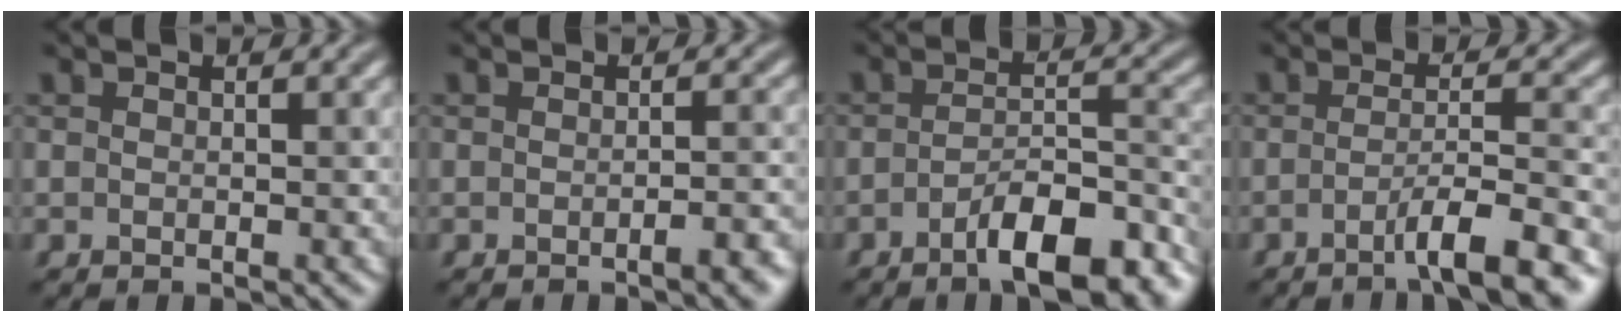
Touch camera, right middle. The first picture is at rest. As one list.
[{"total": 2.5, "force": [-1.2, 0.7, 2.1], "torque": [-0.022, 0.004, -0.020]}, {"total": 8.1, "force": [-5.0, 2.4, 5.9], "torque": [-0.085, 0.004, -0.078]}, {"total": 5.9, "force": [-3.1, 1.0, 4.9], "torque": [-0.065, 0.008, -0.056]}]